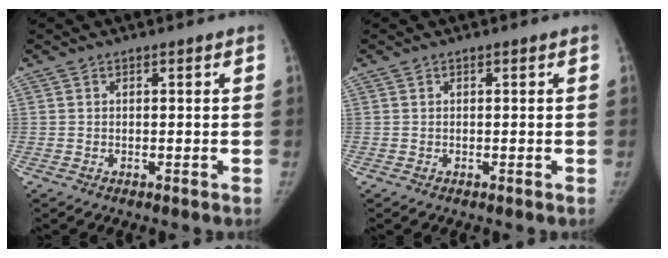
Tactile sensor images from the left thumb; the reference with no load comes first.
{"total": 0.0}